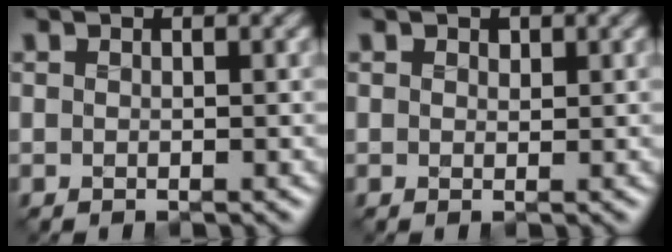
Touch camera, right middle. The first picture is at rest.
{"total": 0.8, "force": [0.5, 0.4, 0.3], "torque": [-0.007, -0.005, 0.006]}